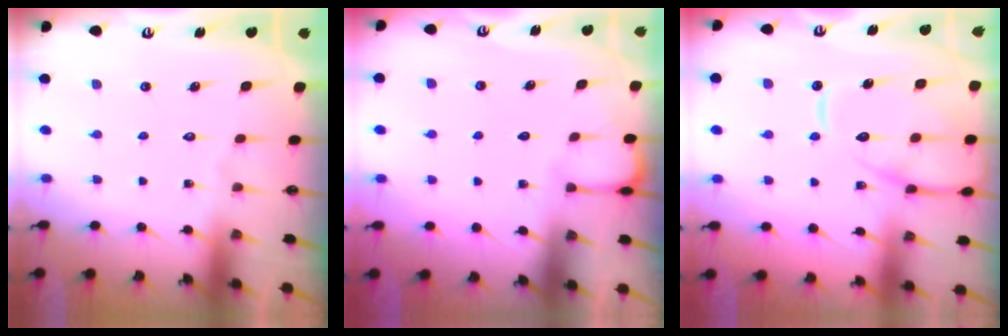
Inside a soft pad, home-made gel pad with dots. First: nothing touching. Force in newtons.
{"total": 0.8, "press": 0.8, "slide": 0.0}
{"total": 12.5, "press": 12.5, "slide": 1.2}